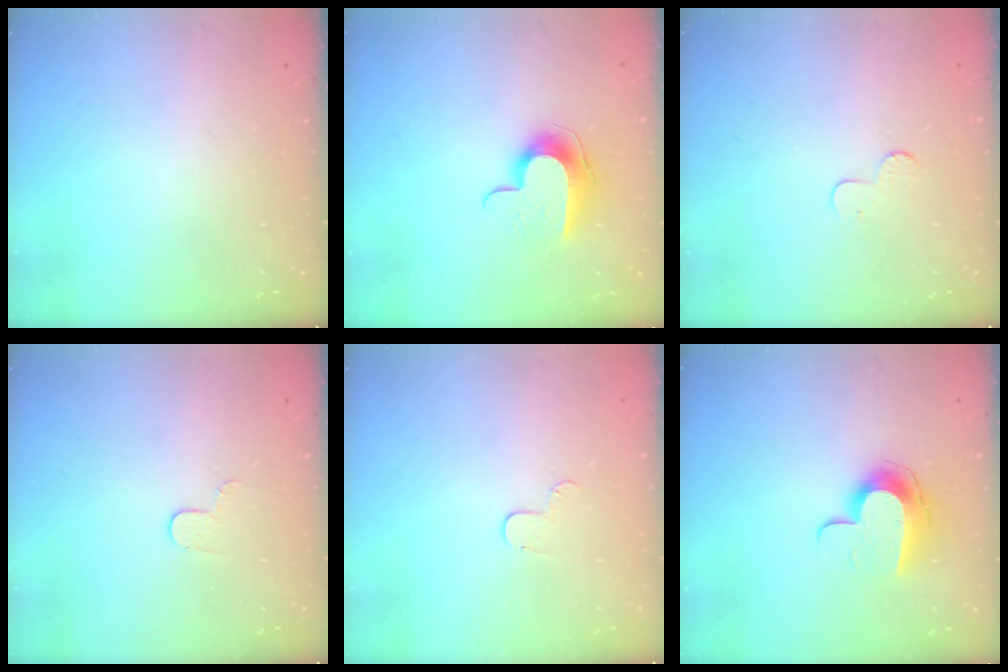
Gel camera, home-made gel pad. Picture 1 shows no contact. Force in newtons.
{"total": 9.9, "press": 9.9, "slide": 0.1}
{"total": 4.4, "press": 4.4, "slide": 0.4}
{"total": 3.4, "press": 3.4, "slide": 0.4}
{"total": 4.0, "press": 4.0, "slide": 0.4}
{"total": 10.7, "press": 10.7, "slide": 0.5}